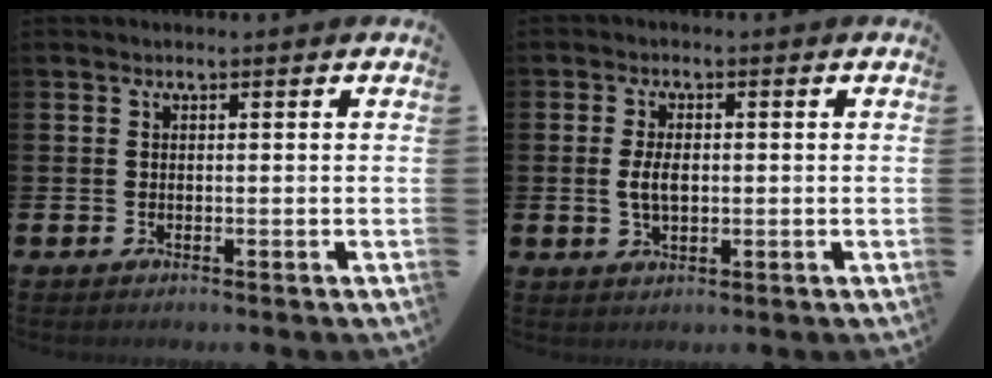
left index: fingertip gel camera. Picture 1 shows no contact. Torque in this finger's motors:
{"motor_torque": [0.69, -0.11, 0.15, 0.13]}